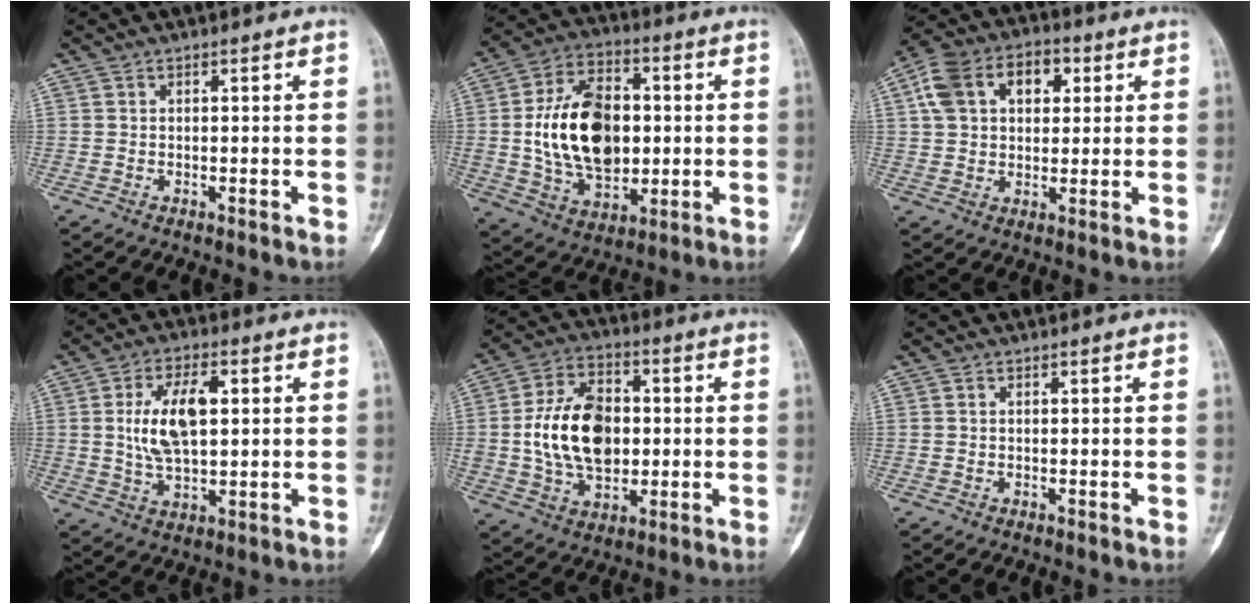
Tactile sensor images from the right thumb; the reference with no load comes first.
{"total": 19.6, "force": [0.7, 12.7, 14.9], "torque": [-0.234, 0.007, 0.019]}
{"total": 13.5, "force": [4.2, 9.1, 9.1], "torque": [-0.141, 0.020, 0.068]}
{"total": 11.2, "force": [1.8, 5.5, 9.5], "torque": [-0.168, 0.002, 0.036]}
{"total": 16.5, "force": [0.3, 10.9, 12.4], "torque": [-0.199, 0.013, 0.008]}
{"total": 0.0}